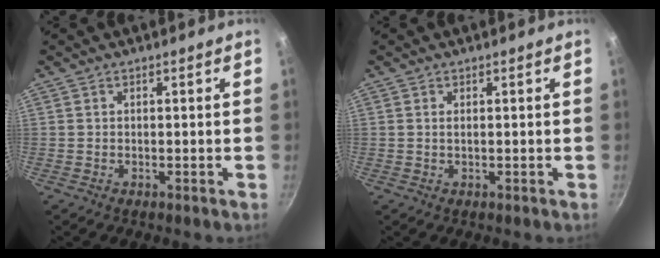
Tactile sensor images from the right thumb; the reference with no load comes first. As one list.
[{"total": 0.5, "force": [0.2, 0.2, 0.4], "torque": [-0.008, 0.002, 0.003]}]